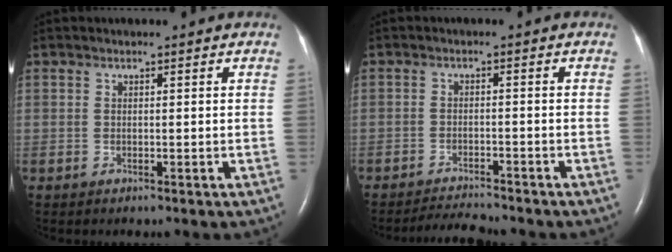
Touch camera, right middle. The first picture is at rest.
{"total": 3.7, "force": [-3.7, -0.4, 0.2], "torque": [-0.011, -0.019, -0.062]}